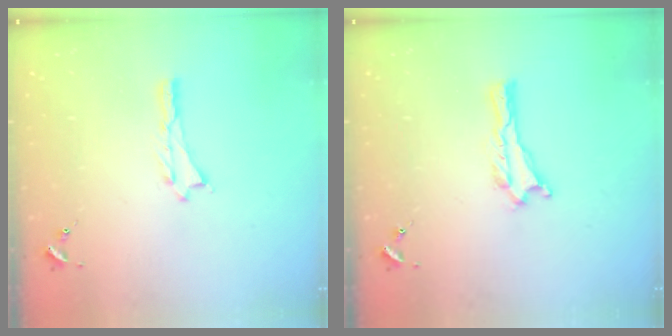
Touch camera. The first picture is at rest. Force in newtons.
{"total": 0.0}